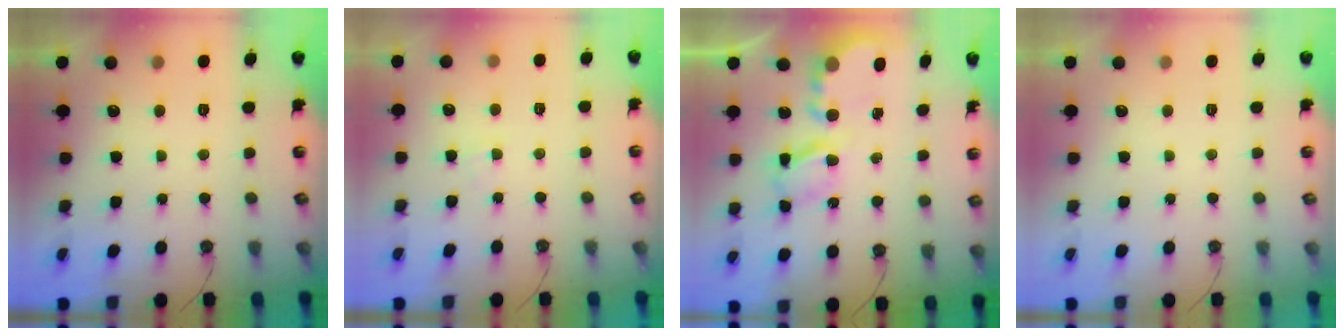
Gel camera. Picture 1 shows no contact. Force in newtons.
{"total": 2.7, "press": 2.7, "slide": 0.4}
{"total": 6.4, "press": 6.4, "slide": 0.4}
{"total": 0.0}